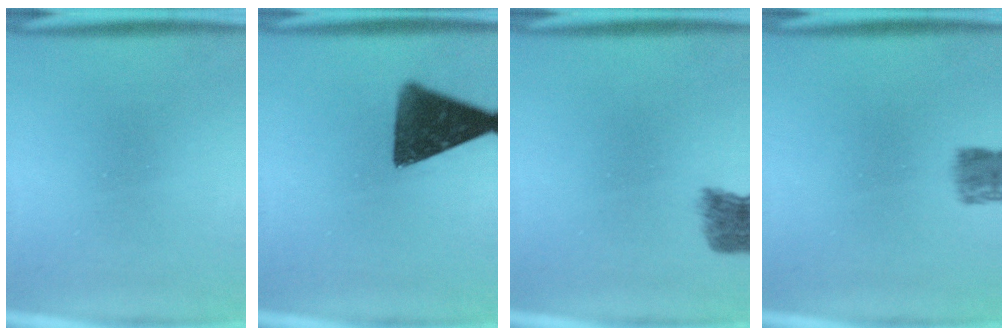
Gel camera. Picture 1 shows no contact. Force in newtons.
{"total": 12.6}
{"total": 4.3}
{"total": 3.7}